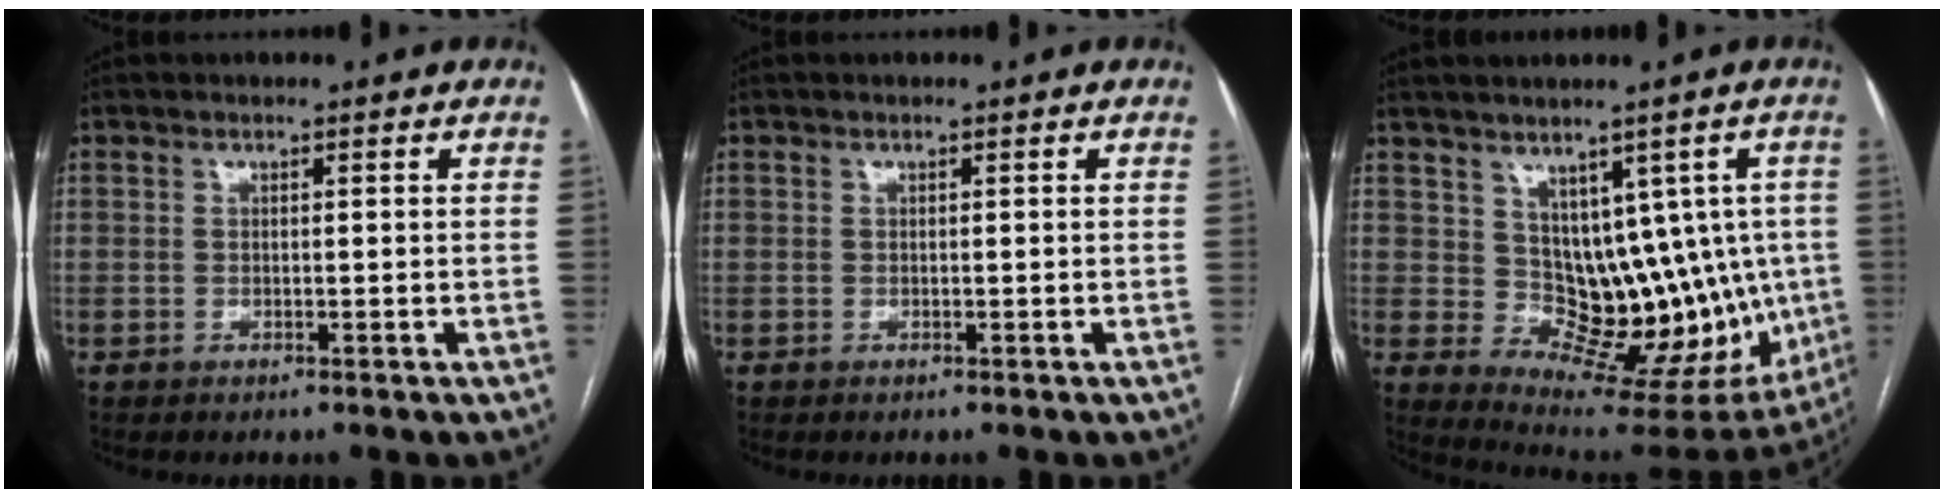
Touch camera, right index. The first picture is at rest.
{"total": 0.0}
{"total": 13.0, "force": [1.8, 8.9, 9.3], "torque": [-0.097, 0.023, 0.057]}